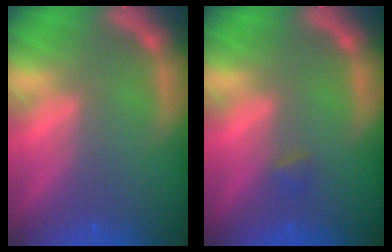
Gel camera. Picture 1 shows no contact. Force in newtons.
{"total": 0.9}